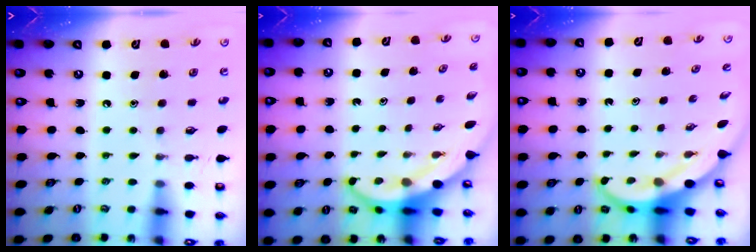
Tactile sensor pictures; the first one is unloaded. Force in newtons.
{"total": 6.2, "press": 6.1, "slide": 1.4}
{"total": 4.2, "press": 4.2, "slide": 0.6}